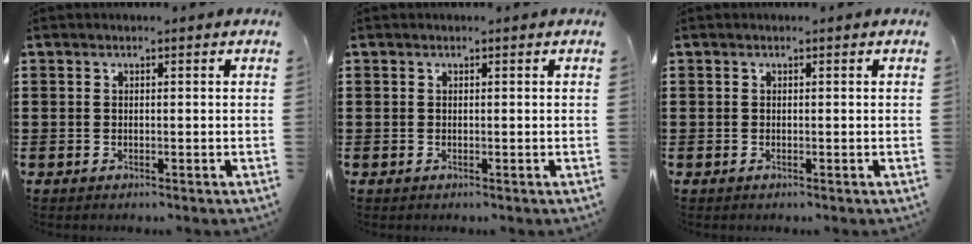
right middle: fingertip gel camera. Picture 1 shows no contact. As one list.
[{"total": 0.0}, {"total": 0.0}]